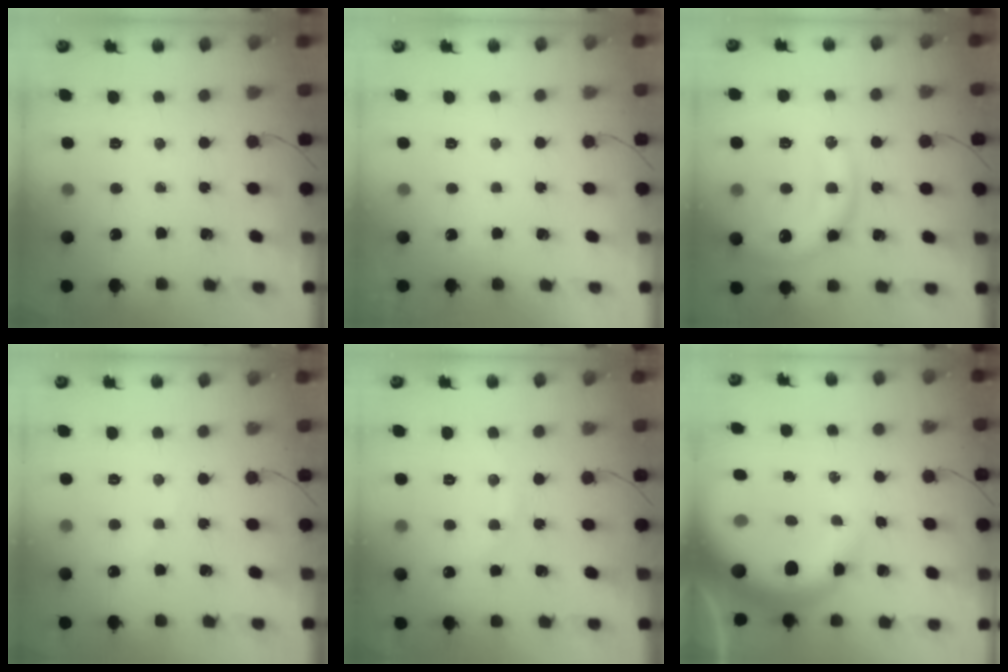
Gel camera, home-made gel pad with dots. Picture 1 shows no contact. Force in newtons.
{"total": 2.9, "press": 2.9, "slide": 0.1}
{"total": 13.7, "press": 13.6, "slide": 1.9}
{"total": 4.2, "press": 4.0, "slide": 1.1}
{"total": 8.4, "press": 8.3, "slide": 1.6}
{"total": 14.5, "press": 14.1, "slide": 3.6}